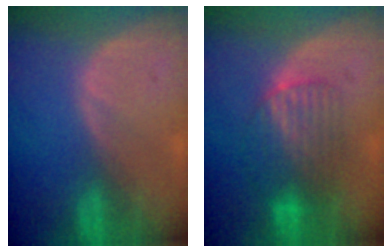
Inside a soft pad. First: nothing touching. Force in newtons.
{"total": 6.9, "press": 6.8, "slide": 1.3}